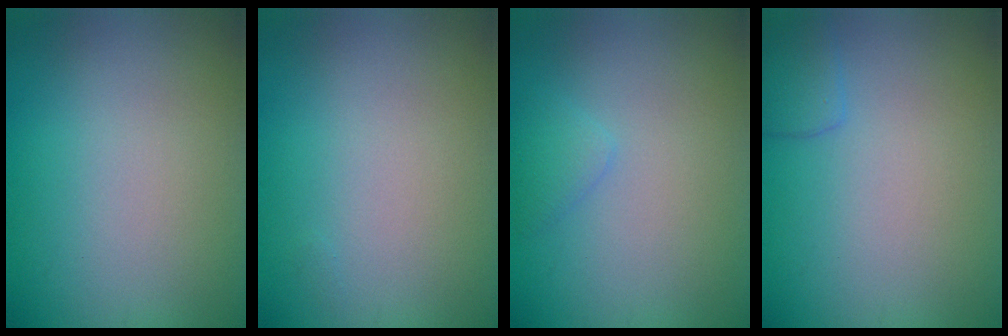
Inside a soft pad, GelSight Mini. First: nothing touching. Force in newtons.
{"total": 0.0}
{"total": 1.2, "press": 1.1, "slide": 0.1}
{"total": 1.7, "press": 1.7, "slide": 0.1}